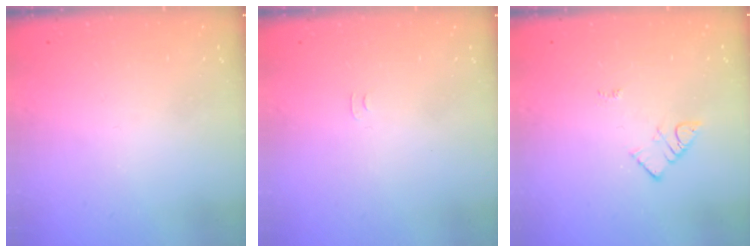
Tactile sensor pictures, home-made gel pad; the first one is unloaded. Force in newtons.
{"total": 3.7, "press": 3.7, "slide": 0.4}
{"total": 3.0, "press": 3.0, "slide": 0.2}